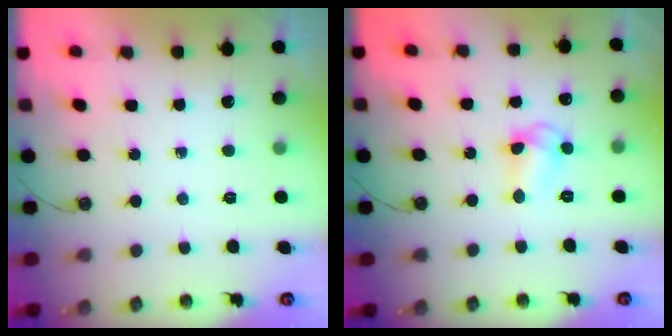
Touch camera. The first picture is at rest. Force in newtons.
{"total": 7.4, "press": 7.3, "slide": 0.6}